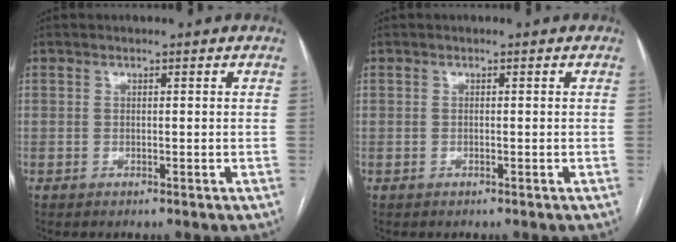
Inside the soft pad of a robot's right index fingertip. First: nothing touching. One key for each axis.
{"total": 0.0}